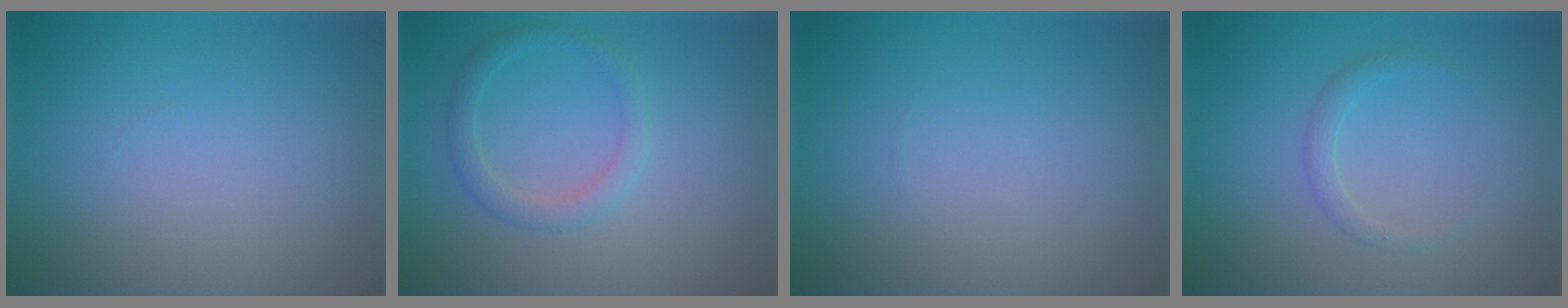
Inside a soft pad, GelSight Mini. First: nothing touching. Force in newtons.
{"total": 1.9, "press": 1.9, "slide": 0.2}
{"total": 0.0}
{"total": 1.2, "press": 1.2, "slide": 0.1}